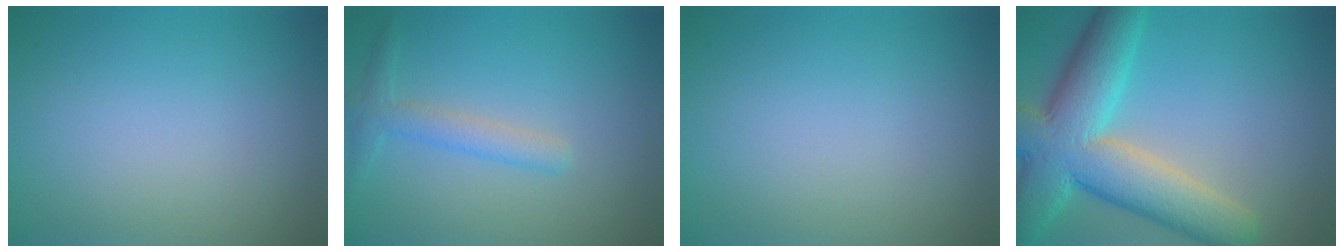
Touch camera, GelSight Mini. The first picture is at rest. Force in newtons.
{"total": 2.3, "press": 2.3, "slide": 0.0}
{"total": 0.0}
{"total": 10.8, "press": 10.8, "slide": 0.9}